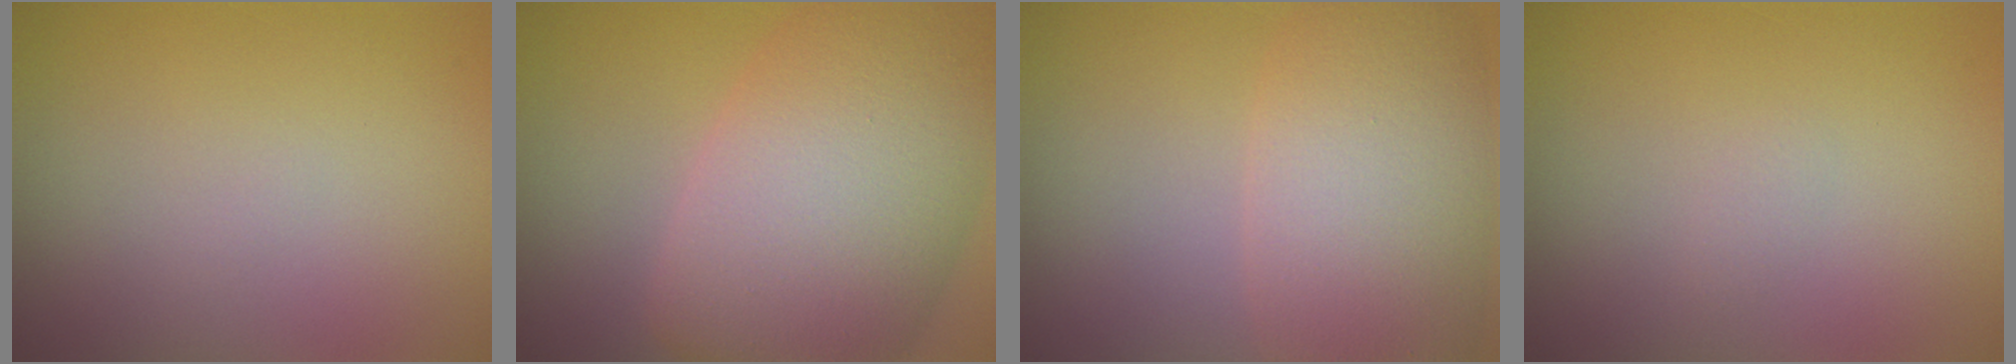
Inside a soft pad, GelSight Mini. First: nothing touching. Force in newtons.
{"total": 13.5, "press": 13.4, "slide": 0.7}
{"total": 8.3, "press": 8.2, "slide": 0.4}
{"total": 0.5, "press": 0.5, "slide": 0.1}